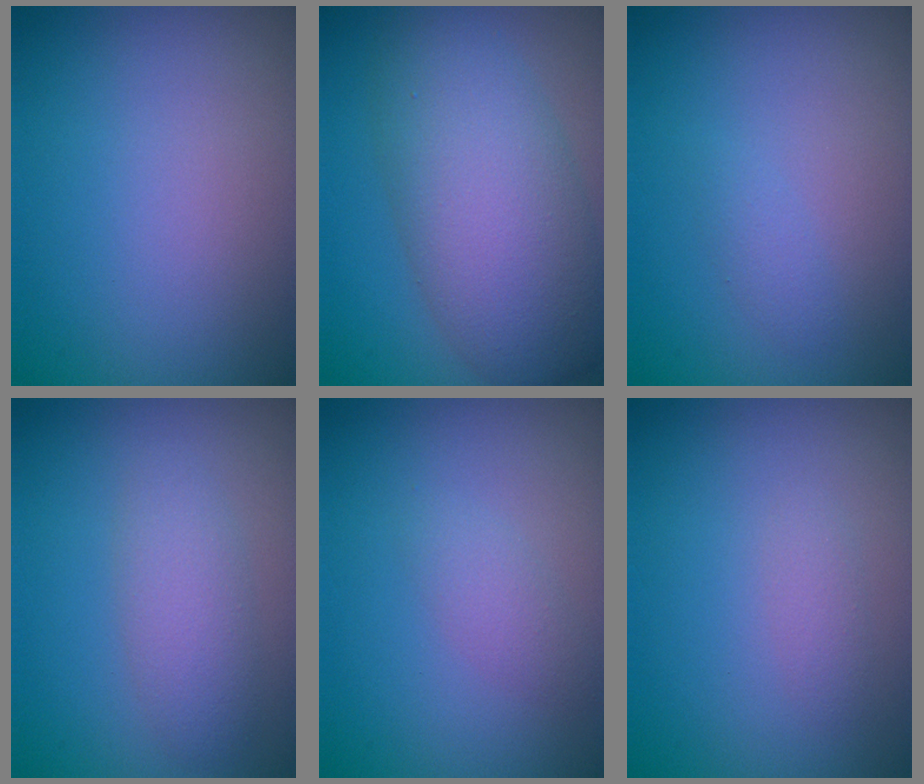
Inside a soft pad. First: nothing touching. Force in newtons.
{"total": 8.9, "press": 8.9, "slide": 0.1}
{"total": 0.8, "press": 0.8, "slide": 0.0}
{"total": 2.6, "press": 2.6, "slide": 0.1}
{"total": 1.5, "press": 1.5, "slide": 0.1}
{"total": 1.0, "press": 1.0, "slide": 0.0}